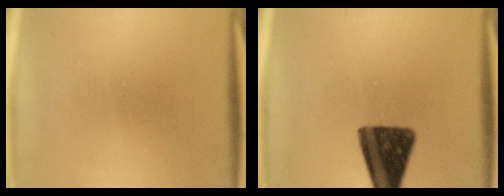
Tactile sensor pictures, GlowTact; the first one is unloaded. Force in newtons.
{"total": 13.5}